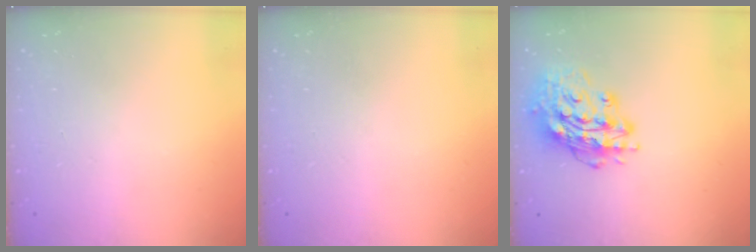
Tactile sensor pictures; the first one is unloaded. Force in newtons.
{"total": 0.0}
{"total": 15.5, "press": 15.5, "slide": 1.5}